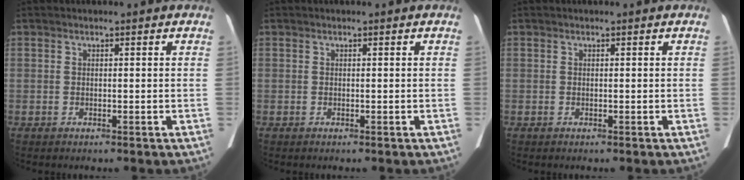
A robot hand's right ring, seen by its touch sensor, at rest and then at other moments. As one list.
[{"total": 0.0}, {"total": 0.0}]